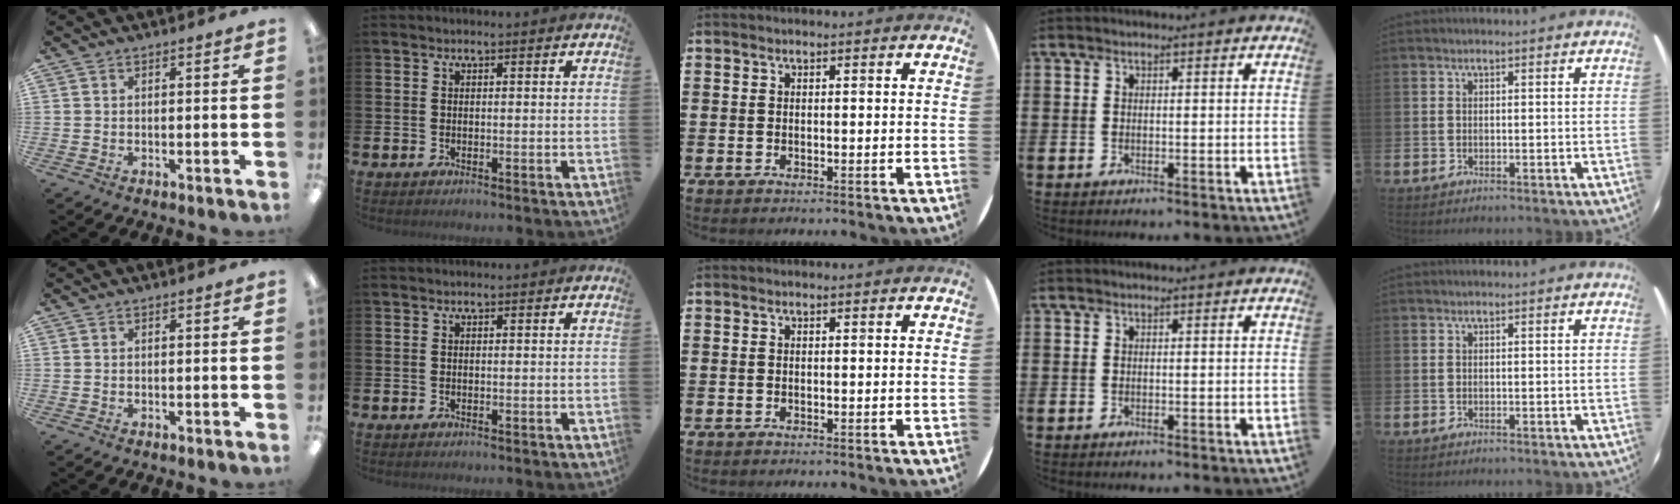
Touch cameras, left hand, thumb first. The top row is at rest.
{}